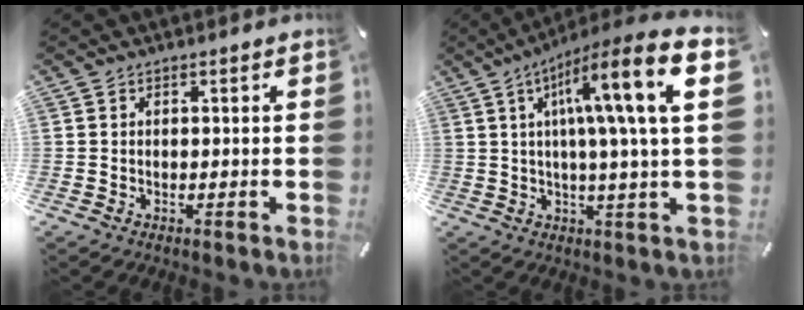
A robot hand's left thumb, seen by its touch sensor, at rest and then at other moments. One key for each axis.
{"total": 19.1, "fx": 5.4, "fy": 2.2, "fz": 18.2, "tx": -0.293, "ty": -0.019, "tz": 0.063}